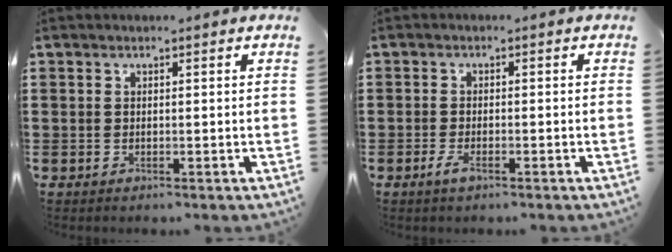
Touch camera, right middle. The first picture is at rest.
{"total": 2.1, "force": [-1.2, 0.6, 1.7], "torque": [-0.037, -0.002, -0.024]}